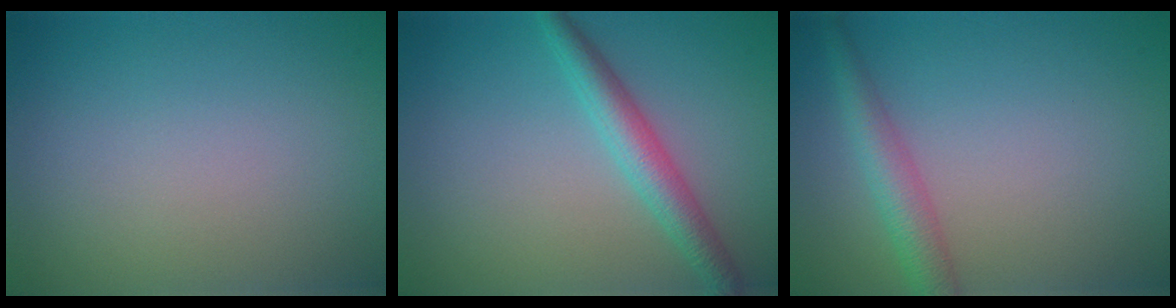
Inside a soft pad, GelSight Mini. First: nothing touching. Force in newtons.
{"total": 3.3, "press": 3.3, "slide": 0.1}
{"total": 3.2, "press": 3.1, "slide": 0.2}